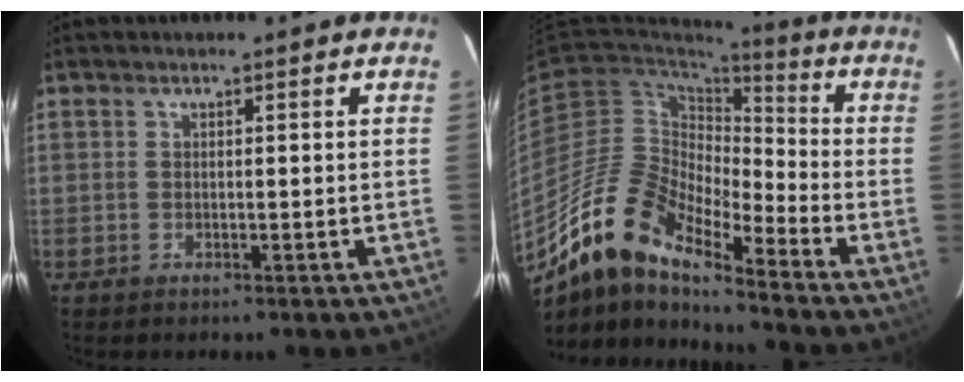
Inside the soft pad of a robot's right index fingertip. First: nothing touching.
{"total": 15.6, "force": [-12.6, 4.0, 8.2], "torque": [-0.138, -0.007, -0.253]}